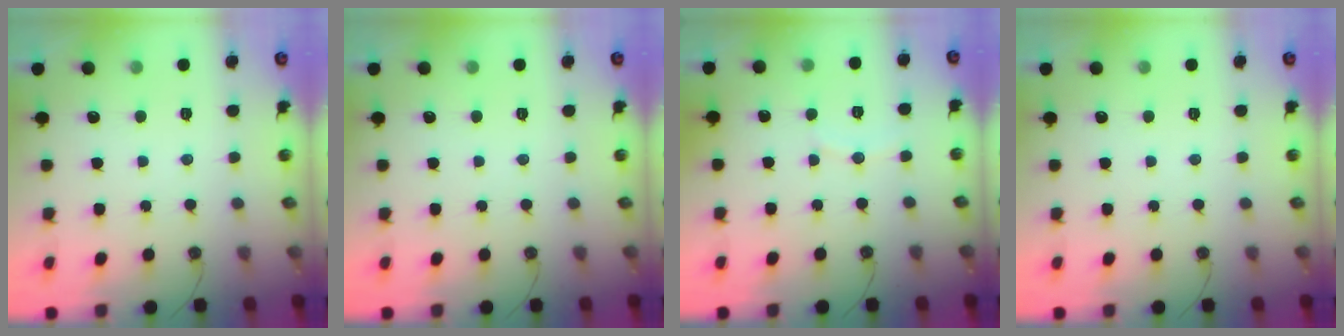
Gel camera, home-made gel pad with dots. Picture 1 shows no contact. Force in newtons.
{"total": 0.0}
{"total": 5.2, "press": 5.2, "slide": 0.6}
{"total": 0.0}